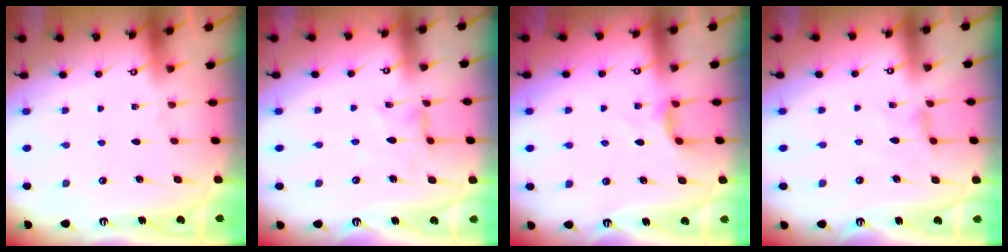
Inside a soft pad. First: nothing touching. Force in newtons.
{"total": 1.7, "press": 1.6, "slide": 0.3}
{"total": 2.8, "press": 2.8, "slide": 0.3}
{"total": 2.4, "press": 2.4, "slide": 0.4}